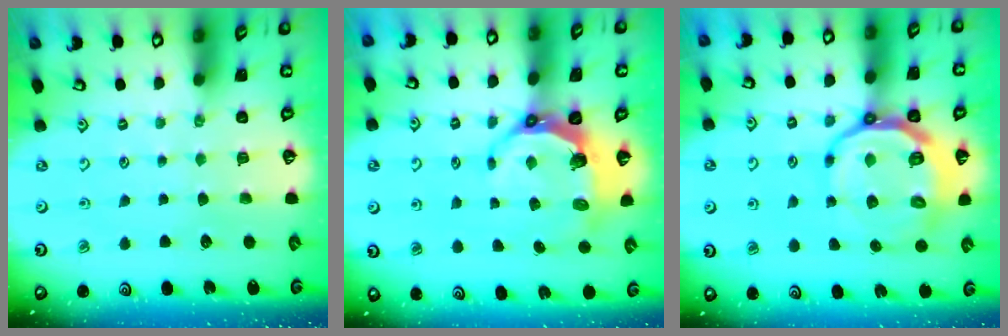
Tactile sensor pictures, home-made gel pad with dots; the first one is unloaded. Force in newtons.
{"total": 6.6, "press": 5.3, "slide": 4.0}
{"total": 14.9, "press": 14.6, "slide": 3.1}